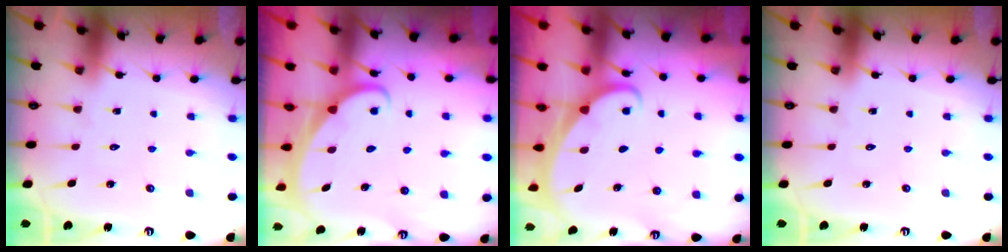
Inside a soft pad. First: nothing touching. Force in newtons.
{"total": 2.1, "press": 2.1, "slide": 0.2}
{"total": 1.5, "press": 1.5, "slide": 0.1}
{"total": 0.0}